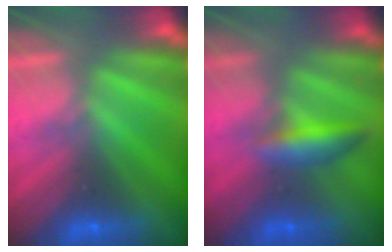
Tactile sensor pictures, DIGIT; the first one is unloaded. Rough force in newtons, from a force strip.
{"total": 2.4}